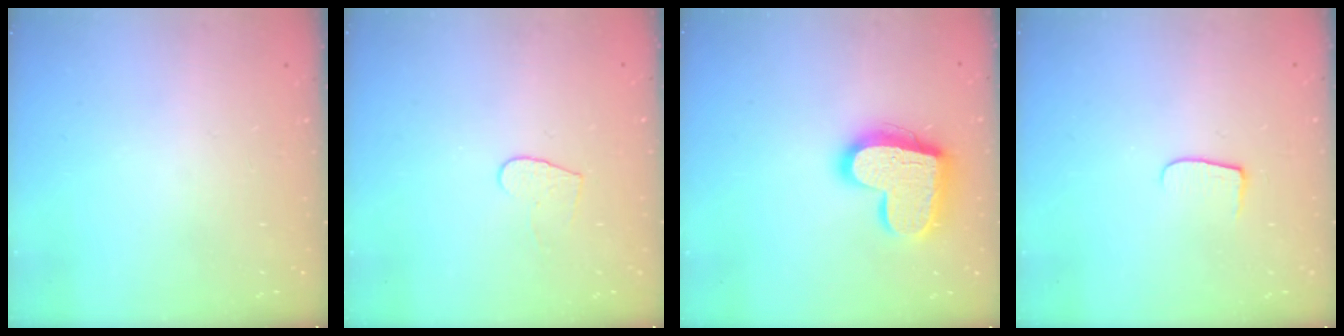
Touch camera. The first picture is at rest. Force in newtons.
{"total": 4.7, "press": 4.7, "slide": 0.4}
{"total": 18.0, "press": 17.9, "slide": 1.6}
{"total": 6.0, "press": 6.0, "slide": 0.6}